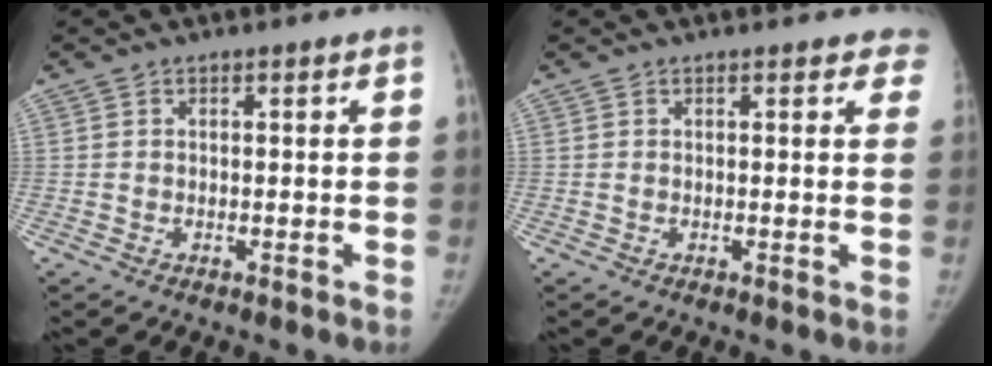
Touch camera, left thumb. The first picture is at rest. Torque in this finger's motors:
{"motor_torque": [-0.04, 0.11, 0.06, 0.30, -0.04]}